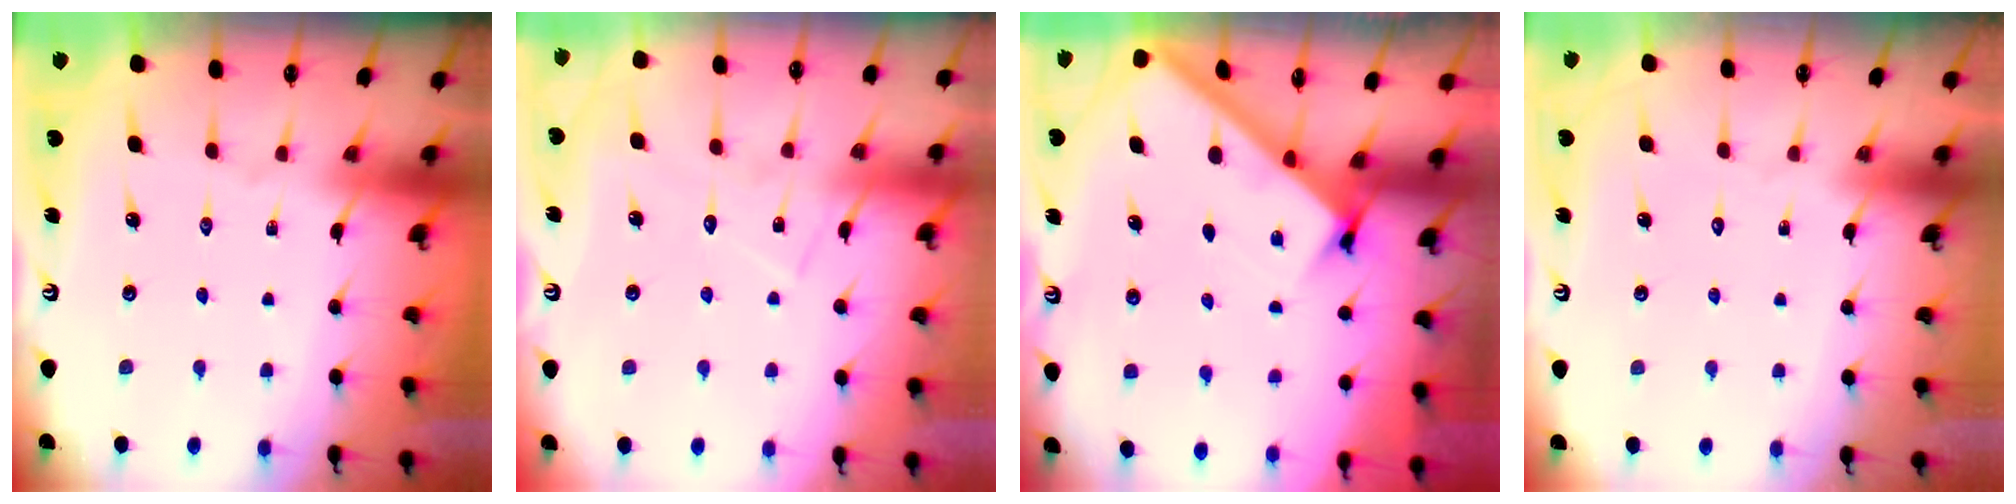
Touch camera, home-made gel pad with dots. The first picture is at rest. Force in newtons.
{"total": 8.5, "press": 8.5, "slide": 0.4}
{"total": 2.8, "press": 2.8, "slide": 0.4}
{"total": 1.8, "press": 1.8, "slide": 0.1}